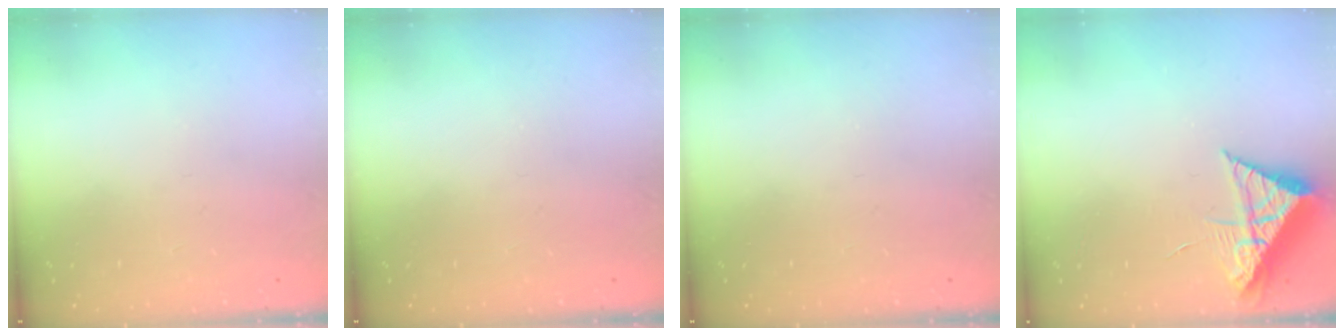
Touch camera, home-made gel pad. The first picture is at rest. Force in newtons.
{"total": 0.0}
{"total": 0.0}
{"total": 9.4, "press": 9.4, "slide": 0.5}